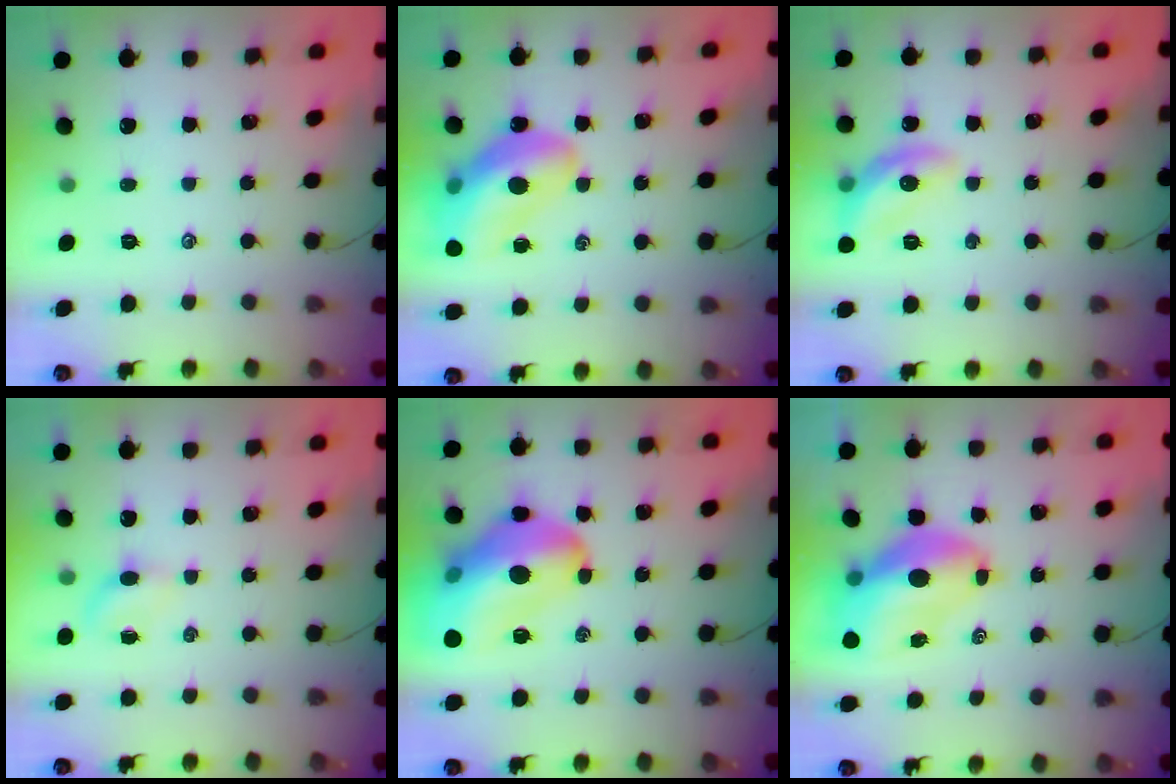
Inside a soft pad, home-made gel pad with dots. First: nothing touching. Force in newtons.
{"total": 20.5, "press": 19.9, "slide": 5.1}
{"total": 12.7, "press": 12.7, "slide": 0.9}
{"total": 2.8, "press": 2.7, "slide": 0.9}
{"total": 23.9, "press": 23.4, "slide": 4.7}
{"total": 13.2, "press": 12.5, "slide": 4.2}